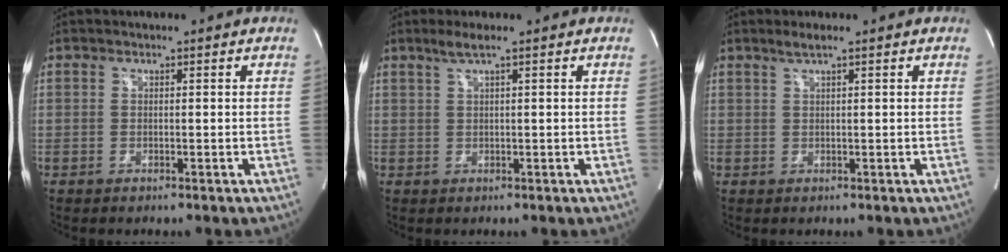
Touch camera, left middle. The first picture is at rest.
{"total": 2.2, "force": [1.4, -0.2, 1.7], "torque": [-0.044, 0.008, 0.032]}
{"total": 1.7, "force": [1.2, -0.1, 1.1], "torque": [-0.028, 0.006, 0.026]}